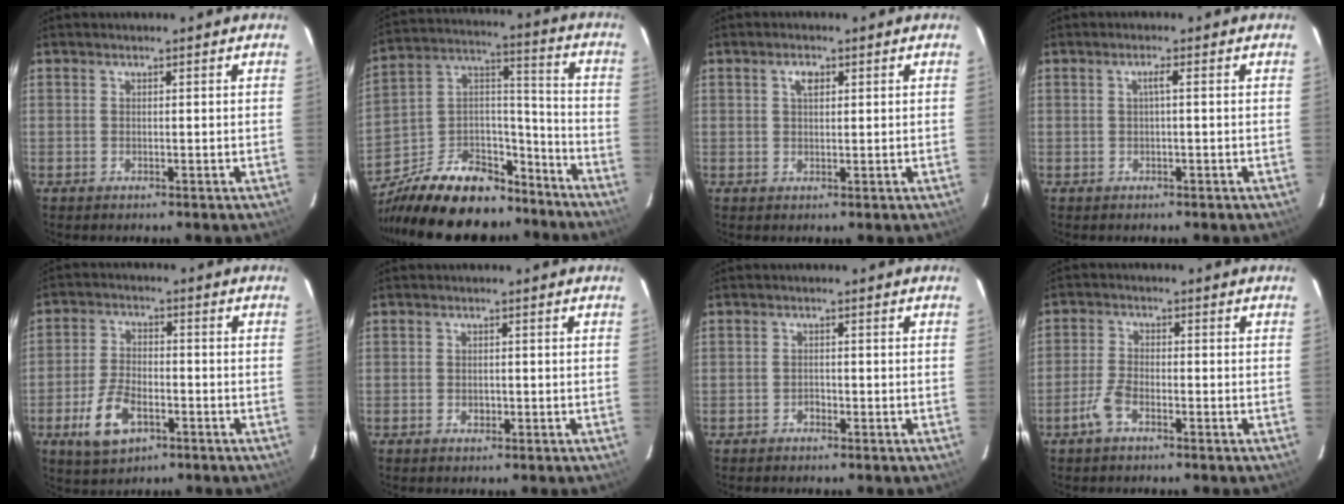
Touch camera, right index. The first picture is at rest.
{"total": 24.3, "force": [-18.0, 11.5, 11.5], "torque": [-0.232, 0.047, -0.273]}
{"total": 2.2, "force": [0.9, 1.2, 1.6], "torque": [-0.029, 0.006, 0.015]}
{"total": 1.3, "force": [0.0, -0.2, 1.3], "torque": [-0.023, 0.004, -0.001]}
{"total": 9.6, "force": [-4.3, 5.1, 6.9], "torque": [-0.153, -0.001, -0.073]}
{"total": 1.3, "force": [-0.5, 1.0, 0.7], "torque": [-0.011, 0.001, -0.006]}
{"total": 1.1, "force": [-0.8, 0.6, 0.1], "torque": [-0.004, 0.002, -0.014]}
{"total": 4.2, "force": [-2.7, 1.6, 2.8], "torque": [-0.075, 0.001, -0.054]}